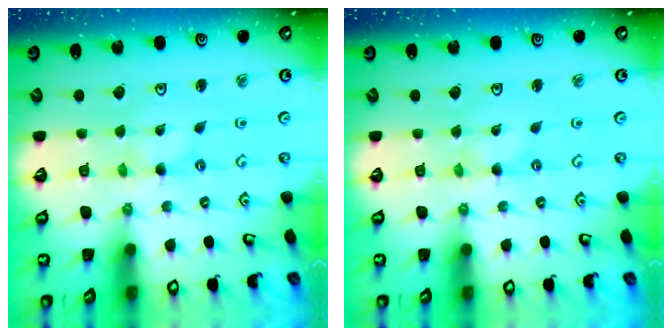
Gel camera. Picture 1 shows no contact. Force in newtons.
{"total": 0.0}